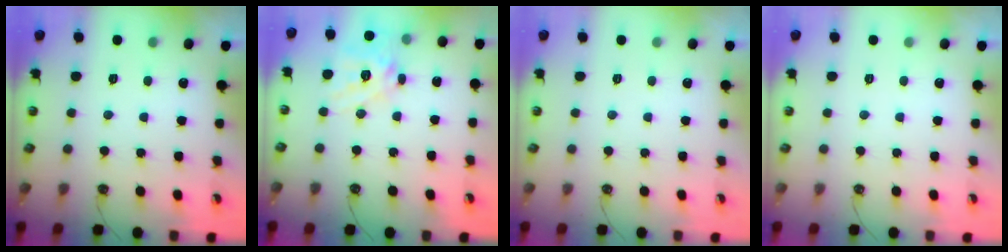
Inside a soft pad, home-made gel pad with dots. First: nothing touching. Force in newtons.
{"total": 14.8, "press": 14.6, "slide": 2.1}
{"total": 0.0}
{"total": 0.0}